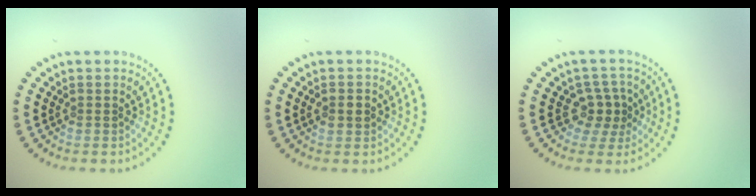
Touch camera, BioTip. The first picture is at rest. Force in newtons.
{"total": 1.8, "press": 1.8, "slide": 0.1}
{"total": 2.4, "press": 1.9, "slide": 1.6}